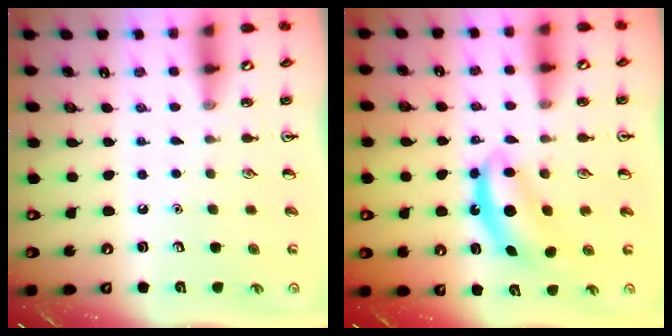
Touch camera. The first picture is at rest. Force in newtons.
{"total": 6.5, "press": 6.3, "slide": 1.5}